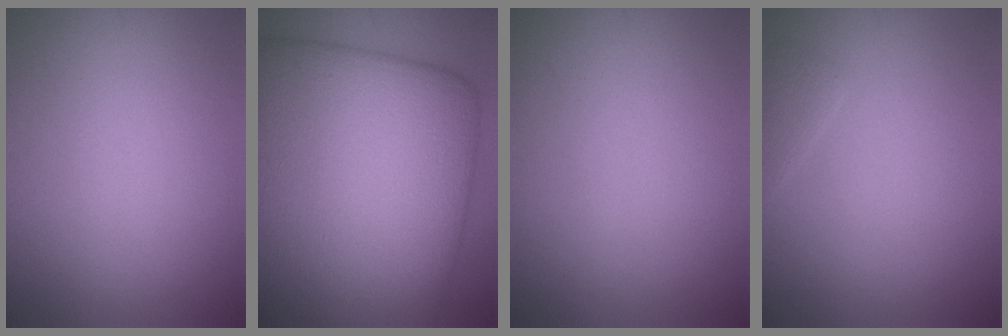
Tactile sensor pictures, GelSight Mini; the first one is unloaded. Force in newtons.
{"total": 20.0, "press": 20.0, "slide": 0.3}
{"total": 0.0}
{"total": 0.9, "press": 0.9, "slide": 0.1}